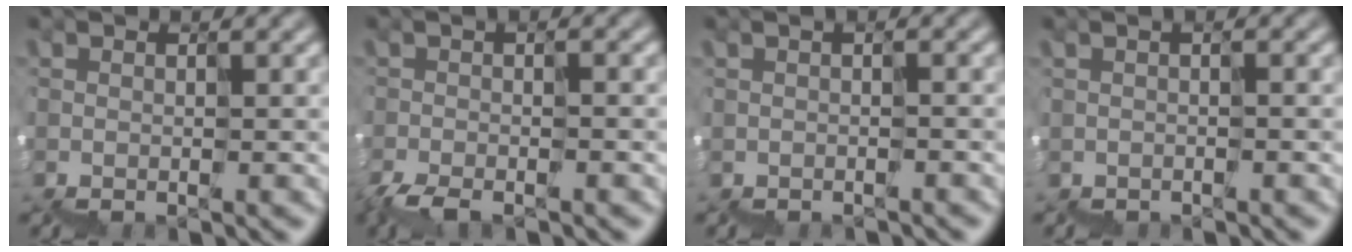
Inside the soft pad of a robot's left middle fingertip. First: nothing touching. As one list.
[{"total": 1.8, "force": [-1.8, 0.0, 0.4], "torque": [-0.011, 0.003, -0.036]}, {"total": 1.5, "force": [-1.5, 0.2, 0.3], "torque": [0.006, 0.002, -0.011]}, {"total": 0.9, "force": [-0.7, -0.2, -0.5], "torque": [0.012, -0.002, -0.008]}]